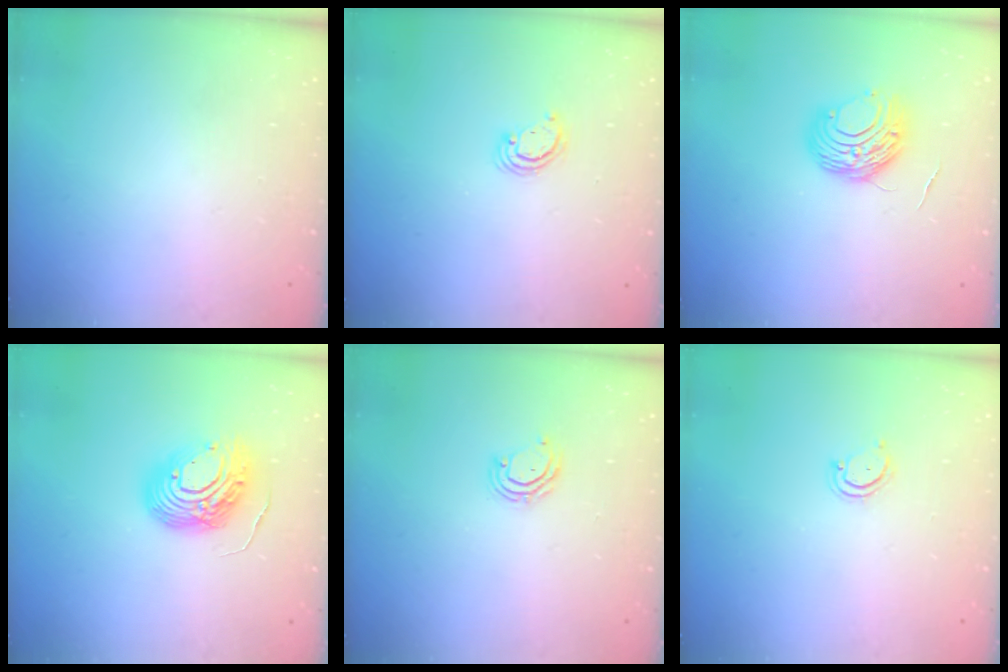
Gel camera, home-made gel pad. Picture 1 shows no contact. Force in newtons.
{"total": 3.0, "press": 2.9, "slide": 0.3}
{"total": 9.4, "press": 9.3, "slide": 0.6}
{"total": 15.0, "press": 14.9, "slide": 1.9}
{"total": 6.1, "press": 6.1, "slide": 0.5}
{"total": 3.8, "press": 3.8, "slide": 0.2}